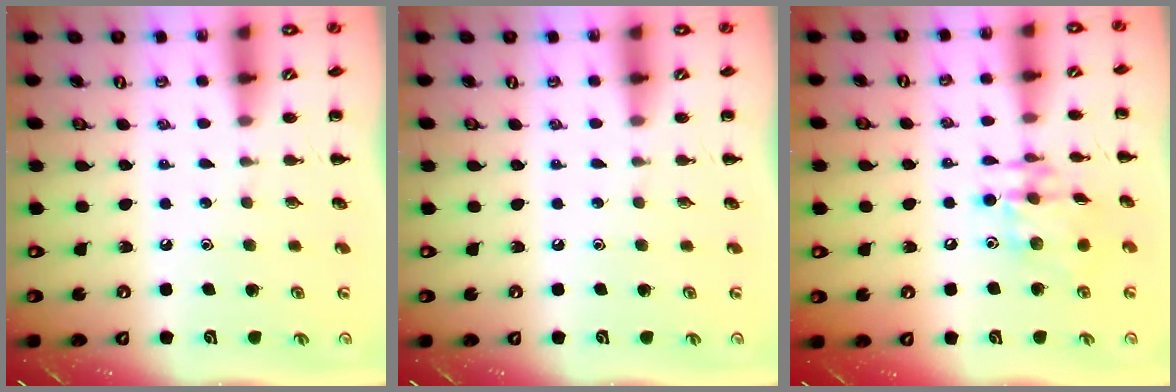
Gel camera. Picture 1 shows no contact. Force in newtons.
{"total": 0.0}
{"total": 13.4, "press": 13.3, "slide": 2.0}